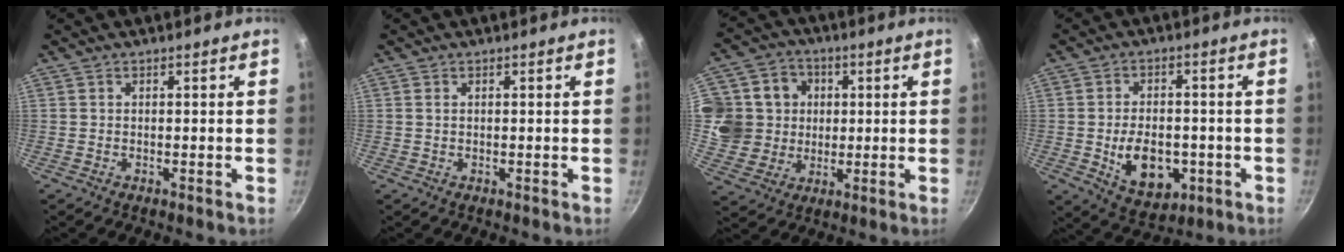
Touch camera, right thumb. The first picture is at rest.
{"total": 0.5, "force": [0.2, 0.3, 0.4], "torque": [-0.008, 0.001, 0.003]}
{"total": 13.4, "force": [1.8, 12.6, 4.1], "torque": [-0.048, 0.008, 0.030]}
{"total": 11.4, "force": [-2.6, 7.5, 8.2], "torque": [-0.101, 0.000, -0.026]}